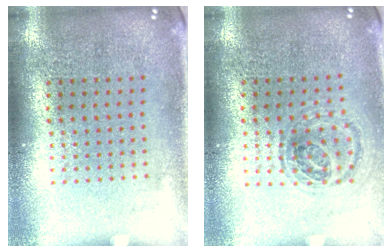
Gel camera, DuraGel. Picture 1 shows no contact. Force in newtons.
{"total": 0.9, "press": 0.9, "slide": 0.3}